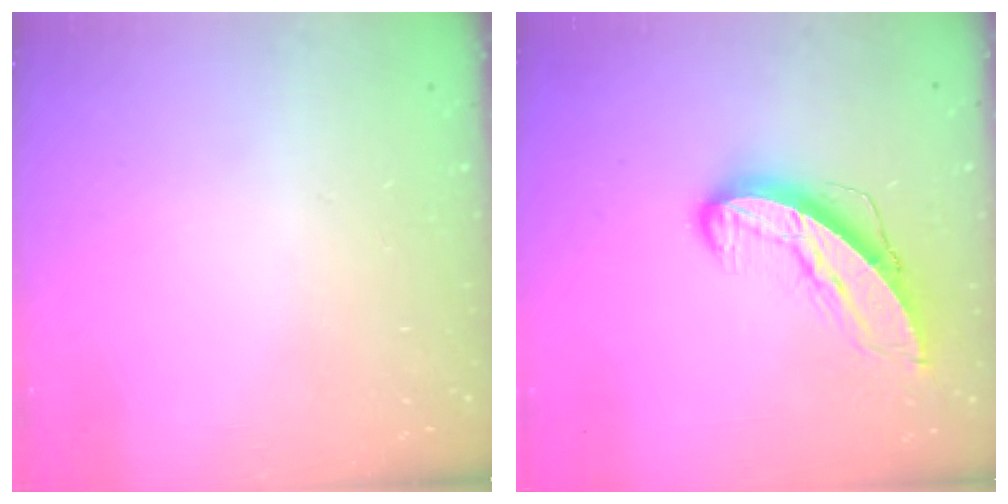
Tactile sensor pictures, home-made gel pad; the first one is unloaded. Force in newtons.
{"total": 9.4, "press": 9.4, "slide": 0.9}